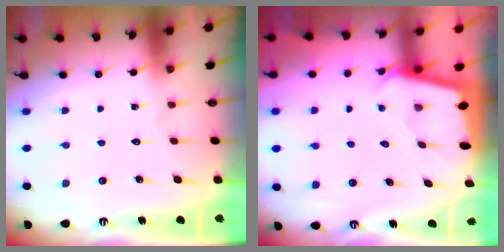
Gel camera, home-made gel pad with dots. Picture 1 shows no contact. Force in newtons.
{"total": 2.0, "press": 2.0, "slide": 0.2}